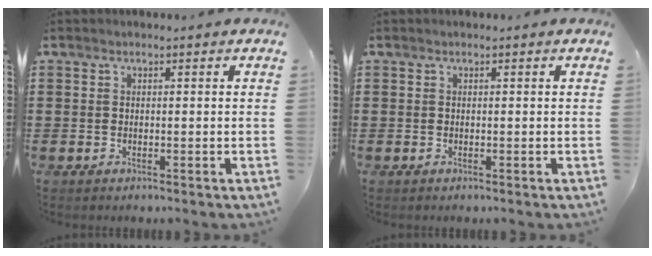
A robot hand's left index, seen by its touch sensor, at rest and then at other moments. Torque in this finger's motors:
{"motor_torque": [0.00, 0.00, 0.00, 0.00]}